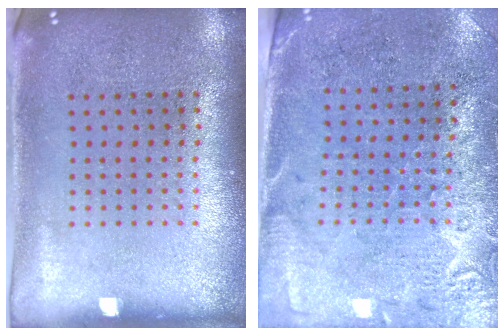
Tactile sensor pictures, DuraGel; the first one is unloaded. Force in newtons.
{"total": 2.7, "press": 2.4, "slide": 1.3}